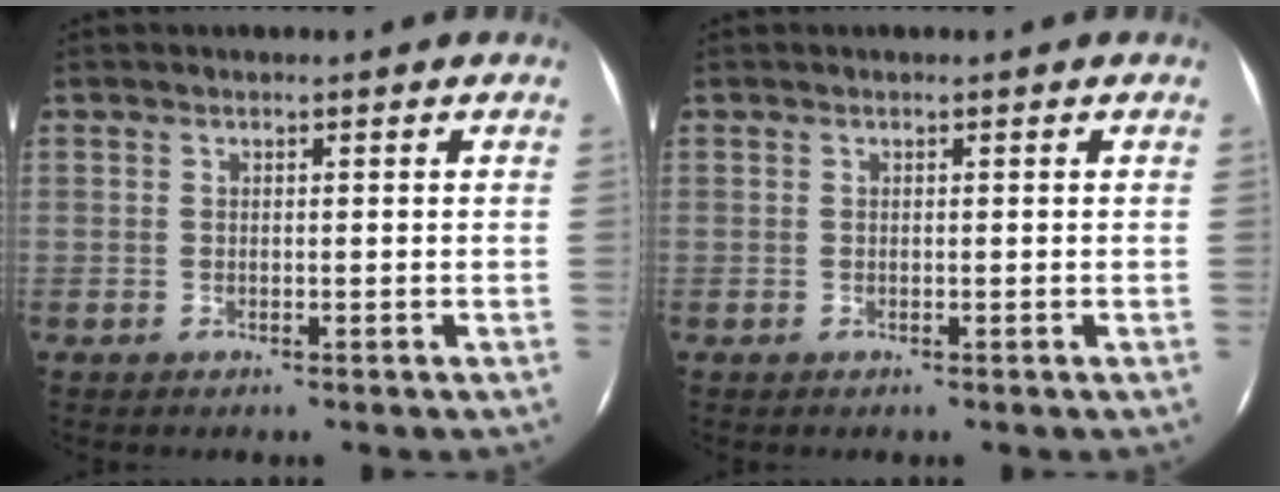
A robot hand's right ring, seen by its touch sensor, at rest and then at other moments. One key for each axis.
{"total": 0.0}